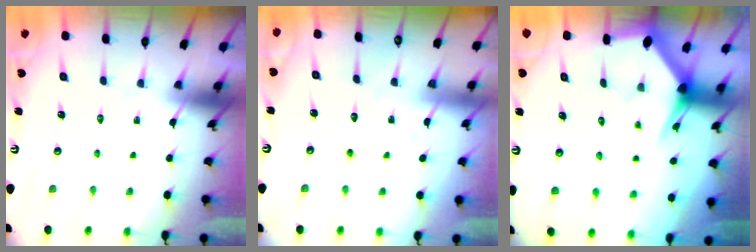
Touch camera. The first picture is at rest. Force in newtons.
{"total": 4.3, "press": 4.3, "slide": 0.4}
{"total": 2.9, "press": 2.9, "slide": 0.1}